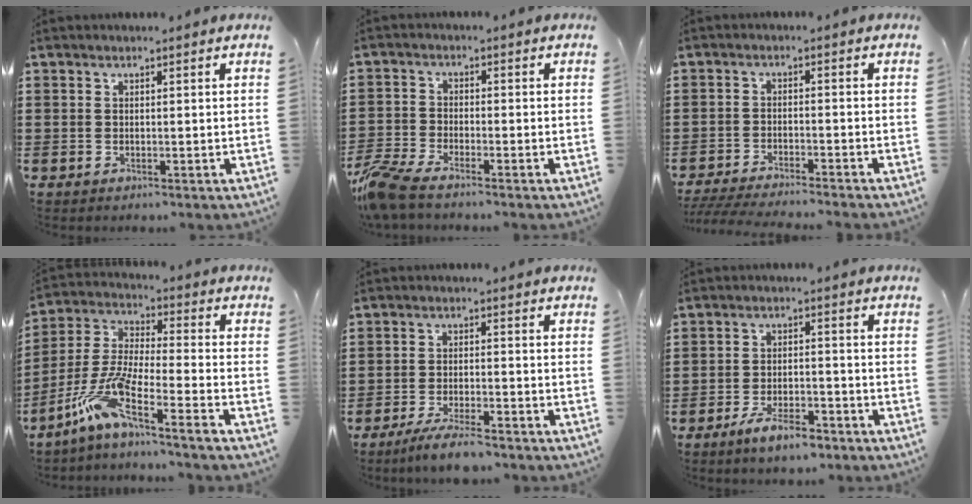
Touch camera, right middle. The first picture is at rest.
{"total": 5.9, "force": [-5.2, 1.1, 2.7], "torque": [-0.089, -0.011, -0.110]}
{"total": 3.9, "force": [-3.8, -0.1, 0.9], "torque": [-0.022, -0.006, -0.079]}
{"total": 9.7, "force": [-7.4, 0.1, 6.3], "torque": [-0.155, -0.022, -0.156]}
{"total": 4.8, "force": [-4.1, 0.3, 2.5], "torque": [-0.046, -0.005, -0.076]}
{"total": 5.5, "force": [-4.2, 1.4, 3.3], "torque": [-0.064, 0.004, -0.079]}